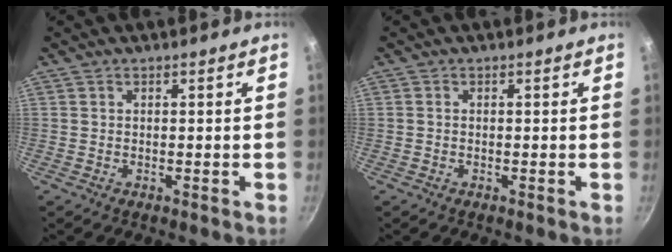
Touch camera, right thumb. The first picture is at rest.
{"total": 0.0}